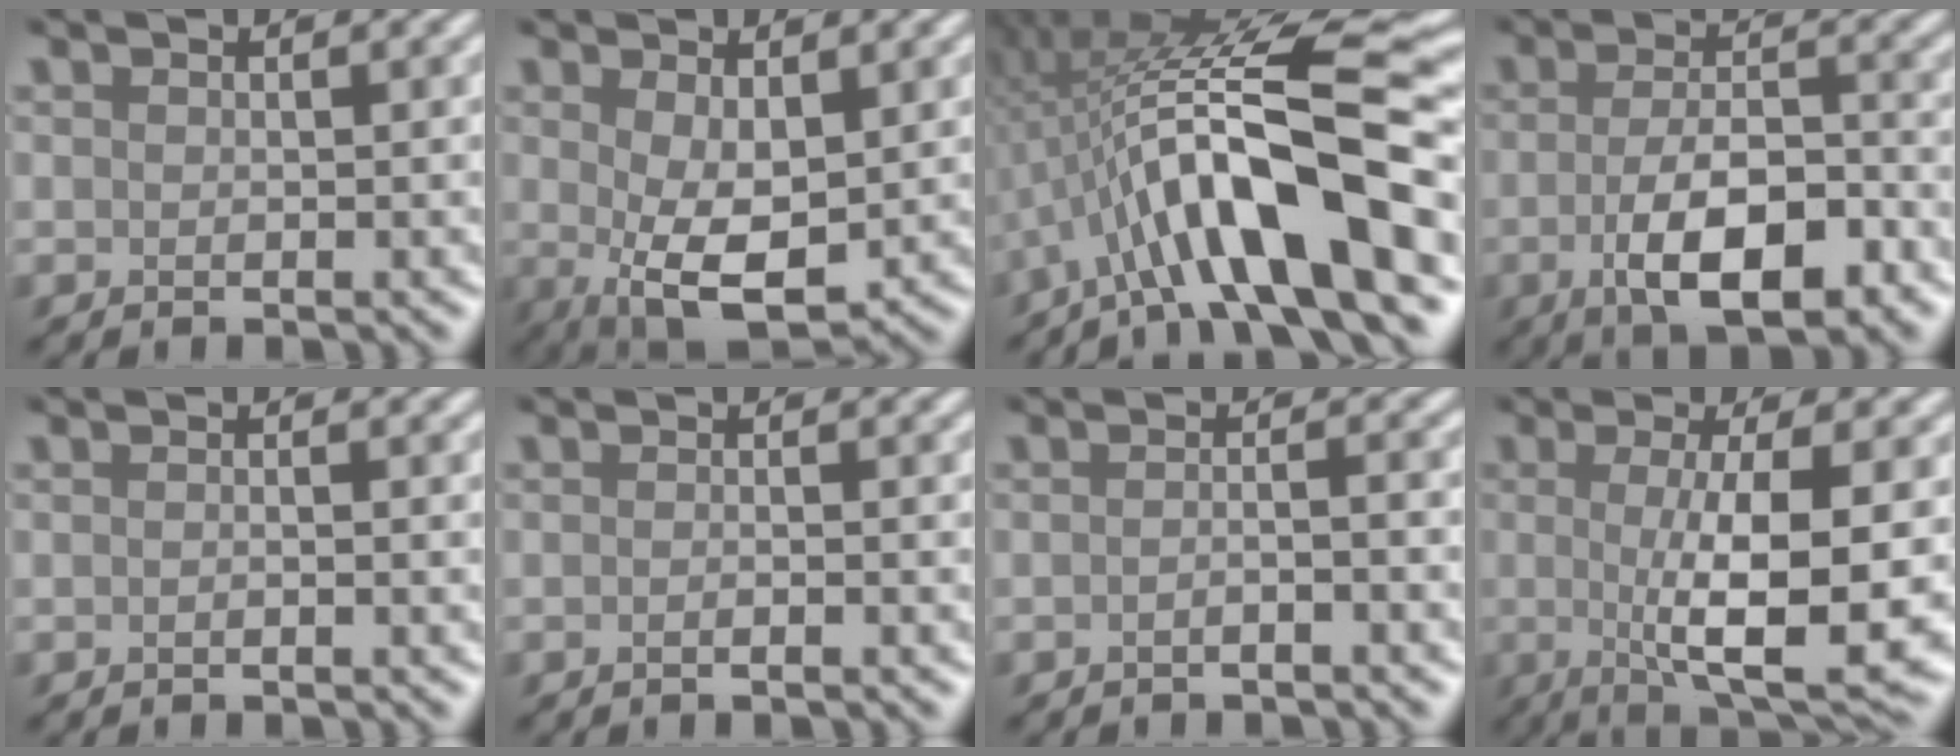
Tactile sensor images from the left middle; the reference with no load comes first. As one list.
[{"total": 6.0, "force": [-0.1, 2.8, 5.3], "torque": [-0.108, -0.015, 0.006]}, {"total": 12.0, "force": [-3.0, 2.6, 11.3], "torque": [-0.177, 0.027, -0.055]}, {"total": 7.4, "force": [-2.7, 2.9, 6.3], "torque": [-0.114, -0.004, -0.045]}, {"total": 0.6, "force": [-0.3, 0.2, 0.5], "torque": [-0.010, -0.005, -0.011]}, {"total": 1.2, "force": [-0.5, 0.4, 1.1], "torque": [-0.012, -0.002, -0.013]}, {"total": 1.7, "force": [-0.8, 0.5, 1.4], "torque": [-0.017, 0.001, -0.022]}, {"total": 9.5, "force": [-0.8, 2.3, 9.1], "torque": [-0.137, -0.015, -0.009]}]